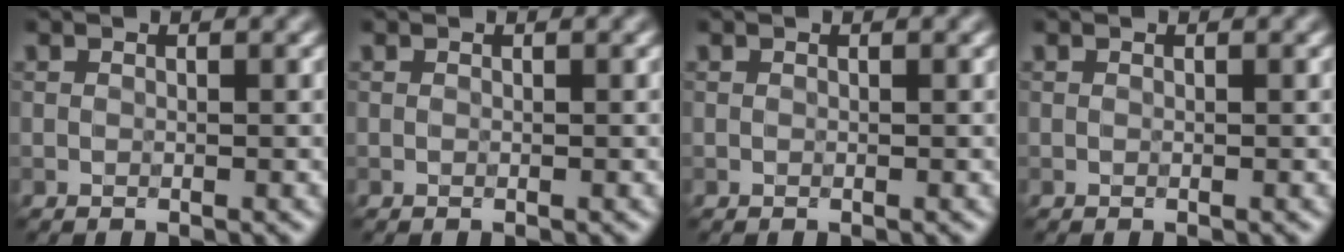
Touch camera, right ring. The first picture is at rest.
{"total": 0.0}
{"total": 0.0}
{"total": 0.0}